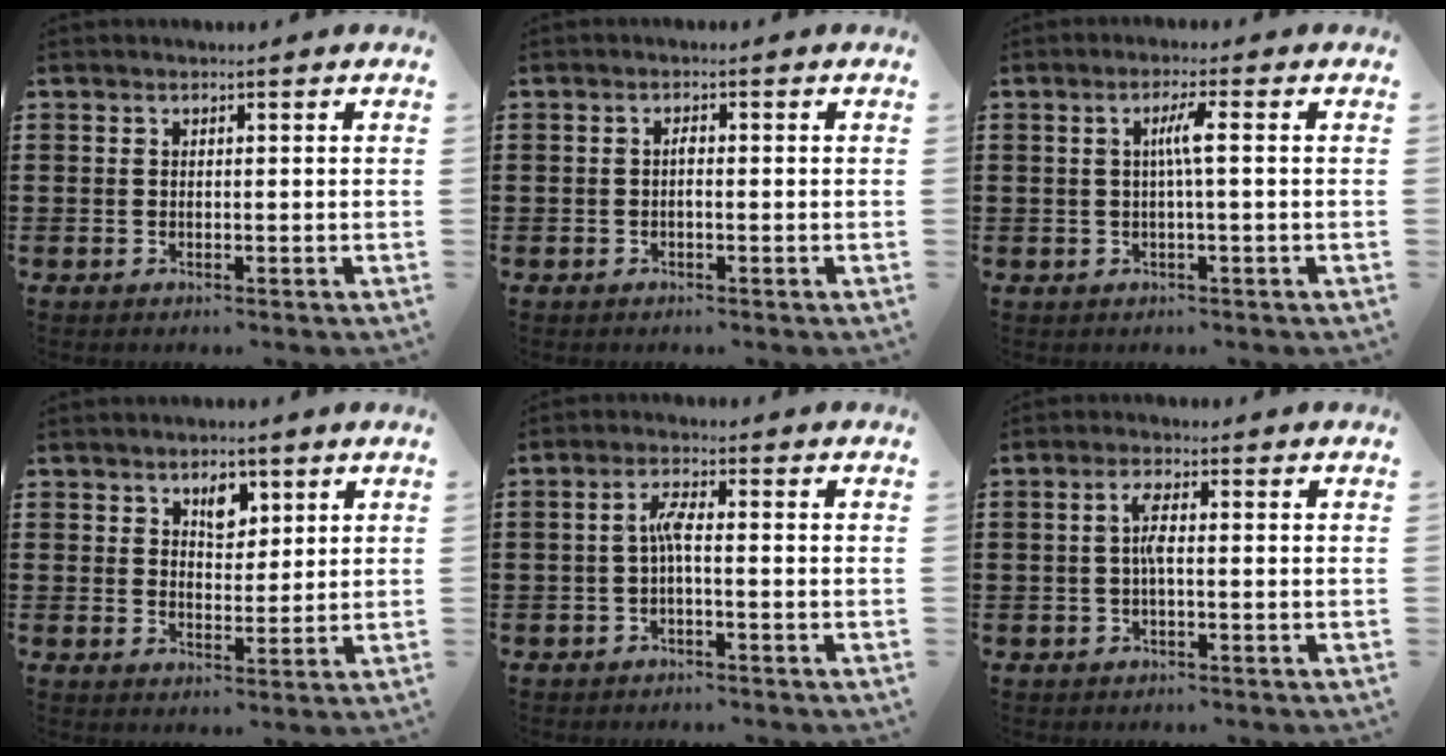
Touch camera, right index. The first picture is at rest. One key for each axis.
{"total": 1.2, "fx": -0.3, "fy": 0.3, "fz": 1.1, "tx": -0.022, "ty": -0.002, "tz": -0.005}
{"total": 3.1, "fx": 0.1, "fy": -0.2, "fz": 3.1, "tx": -0.059, "ty": -0.003, "tz": -0.004}
{"total": 4.0, "fx": 2.4, "fy": 2.2, "fz": 2.2, "tx": -0.035, "ty": 0.003, "tz": 0.040}
{"total": 3.2, "fx": -0.5, "fy": 0.5, "fz": 3.1, "tx": -0.059, "ty": 0.002, "tz": -0.012}
{"total": 3.1, "fx": -0.3, "fy": 0.7, "fz": 3.0, "tx": -0.063, "ty": -0.001, "tz": -0.009}